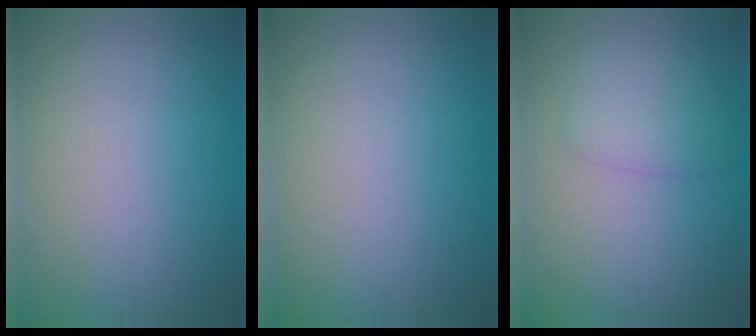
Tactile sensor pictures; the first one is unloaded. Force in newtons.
{"total": 0.0}
{"total": 2.3, "press": 2.3, "slide": 0.1}